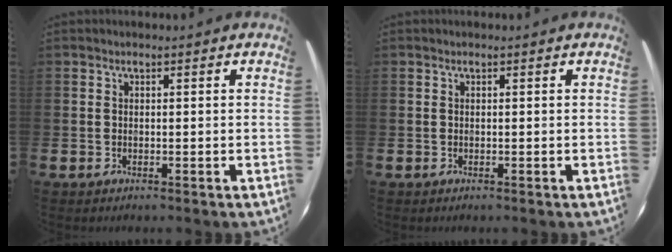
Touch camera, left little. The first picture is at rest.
{"total": 0.0}